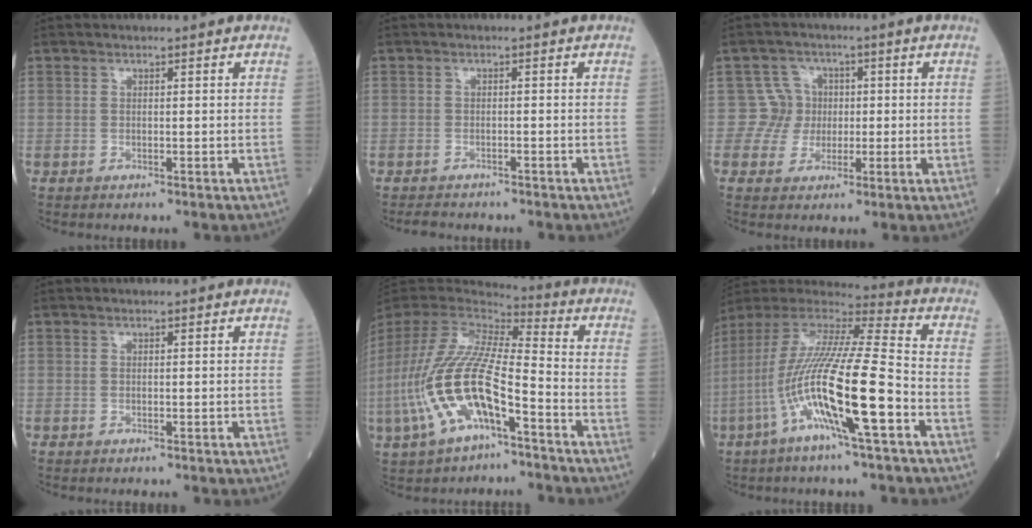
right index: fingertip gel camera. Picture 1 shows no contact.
{"total": 2.5, "force": [-2.2, 0.9, 0.5], "torque": [-0.014, -0.005, -0.034]}
{"total": 4.6, "force": [0.0, 4.6, -0.2], "torque": [0.021, 0.013, -0.002]}
{"total": 0.0}
{"total": 18.4, "force": [-7.3, 5.6, 15.9], "torque": [-0.369, -0.015, -0.135]}
{"total": 19.2, "force": [-6.6, 1.2, 18.0], "torque": [-0.370, -0.019, -0.130]}